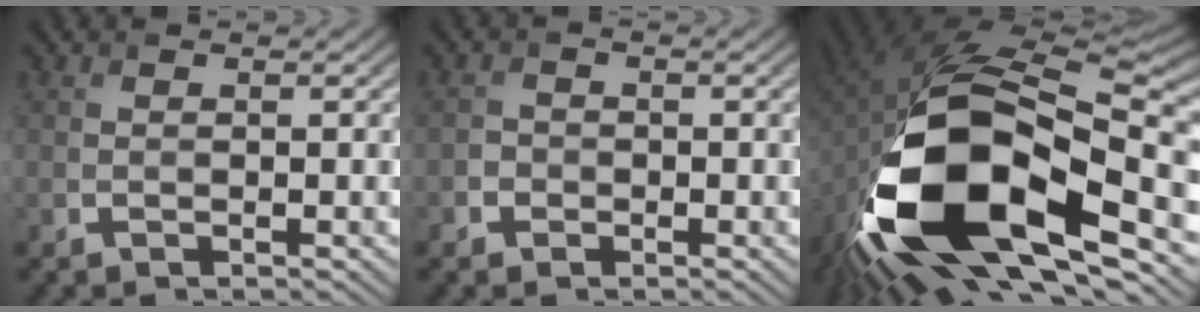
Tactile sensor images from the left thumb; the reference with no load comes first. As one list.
[{"total": 1.7, "force": [-0.8, 1.5, 0.2], "torque": [-0.001, -0.006, -0.018]}, {"total": 20.7, "force": [-7.8, 10.9, 15.8], "torque": [-0.337, -0.046, -0.120]}]